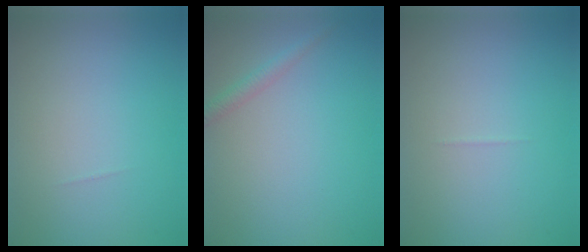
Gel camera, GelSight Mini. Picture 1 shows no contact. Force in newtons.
{"total": 1.4, "press": 1.4, "slide": 0.0}
{"total": 0.0}